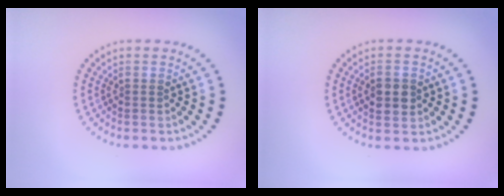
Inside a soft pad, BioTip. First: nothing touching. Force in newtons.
{"total": 2.8, "press": 2.8, "slide": 0.1}